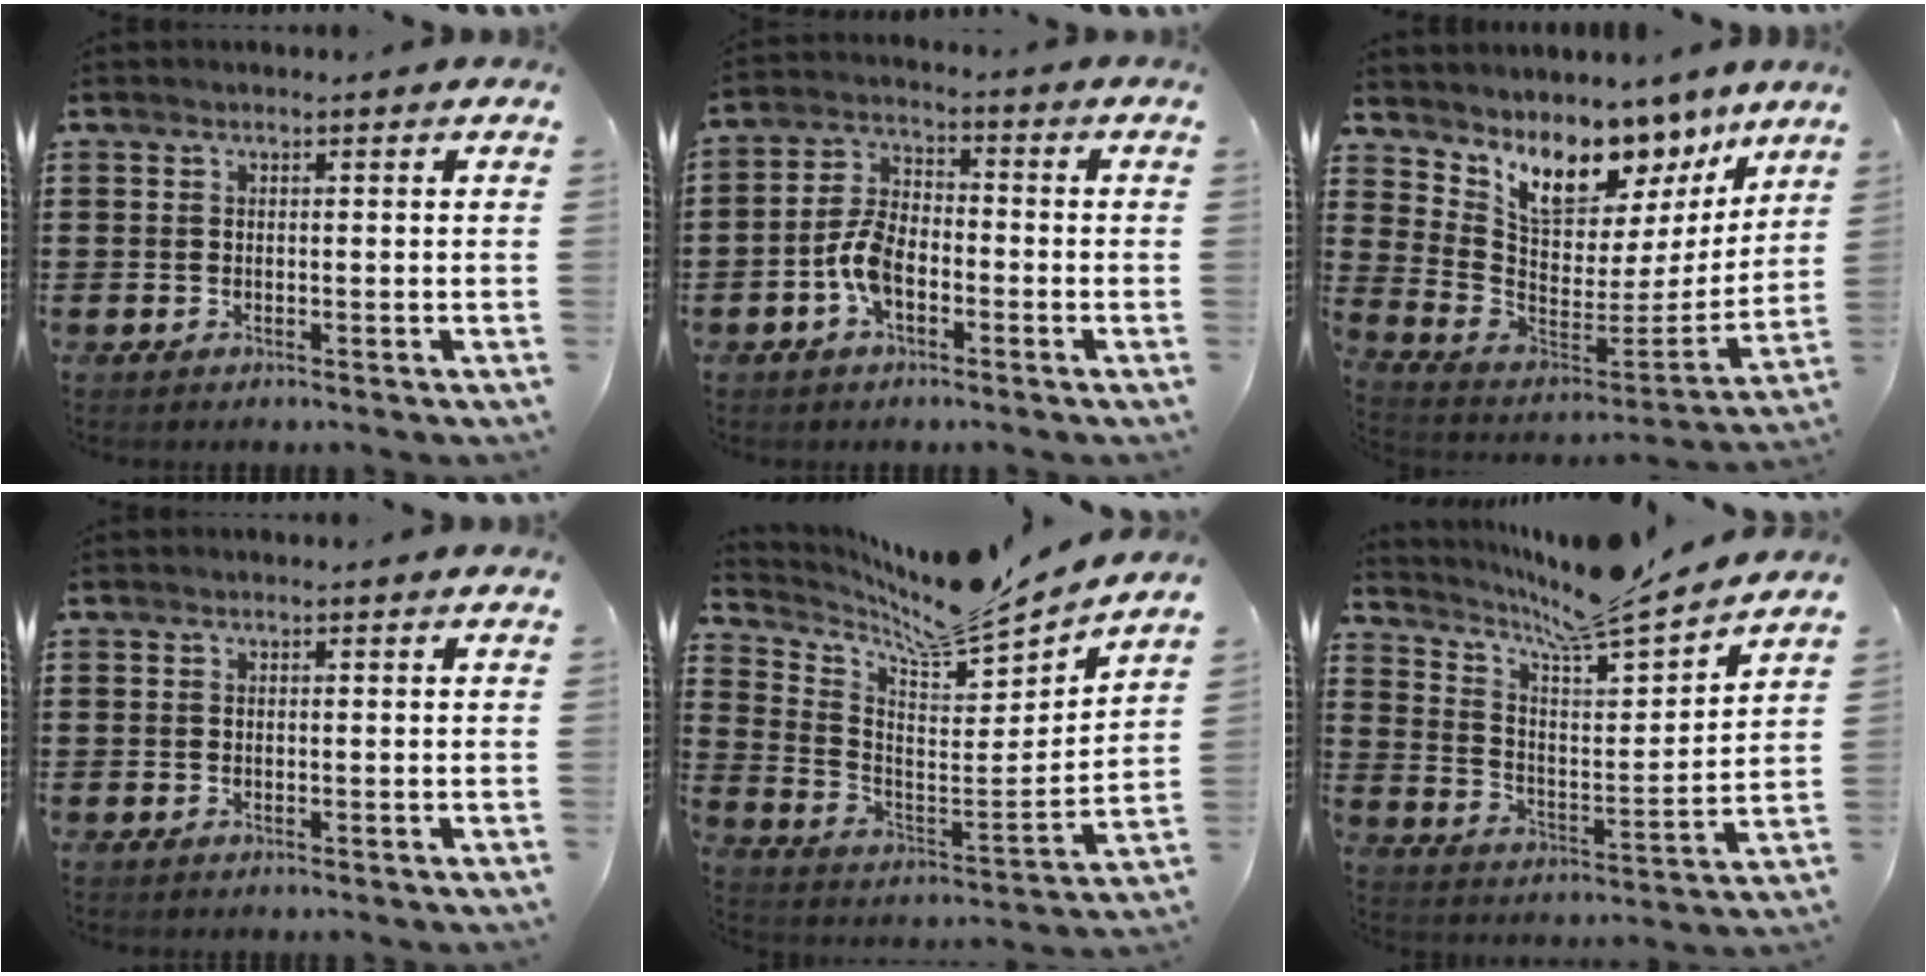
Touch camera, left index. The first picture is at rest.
{"total": 6.4, "force": [-2.6, 3.4, 4.7], "torque": [-0.122, 0.000, -0.059]}
{"total": 9.4, "force": [7.5, 4.6, 3.3], "torque": [-0.095, -0.060, 0.138]}
{"total": 0.0}
{"total": 9.2, "force": [8.3, 1.6, 3.7], "torque": [-0.086, -0.069, 0.132]}
{"total": 8.7, "force": [8.0, 0.1, 3.4], "torque": [-0.099, -0.057, 0.133]}